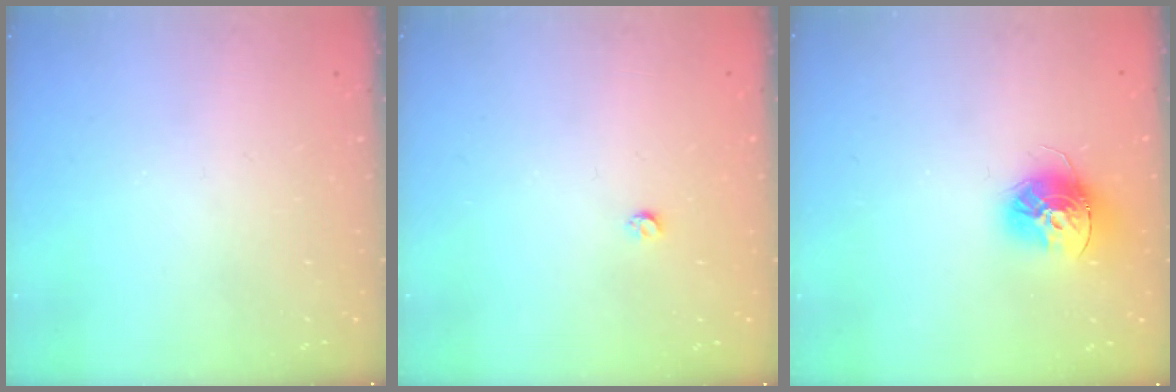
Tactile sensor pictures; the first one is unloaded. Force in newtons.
{"total": 3.0, "press": 3.0, "slide": 0.5}
{"total": 13.6, "press": 13.6, "slide": 1.3}